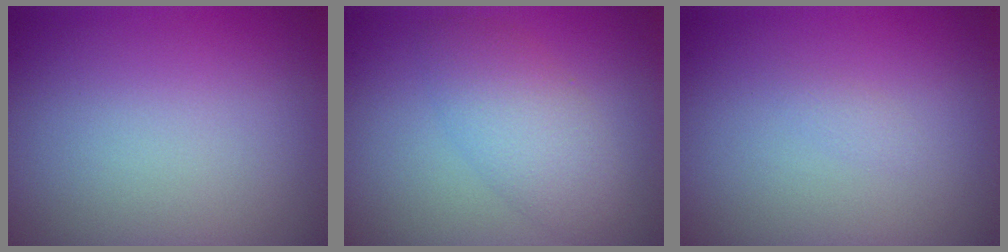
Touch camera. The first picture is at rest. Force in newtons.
{"total": 3.0, "press": 3.0, "slide": 0.1}
{"total": 0.5, "press": 0.5, "slide": 0.1}